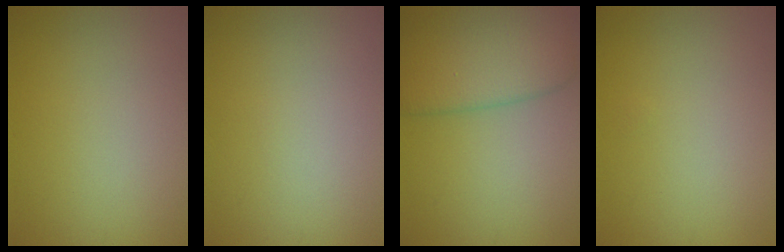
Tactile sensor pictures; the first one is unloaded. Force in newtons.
{"total": 0.0}
{"total": 5.9, "press": 5.9, "slide": 0.2}
{"total": 0.0}